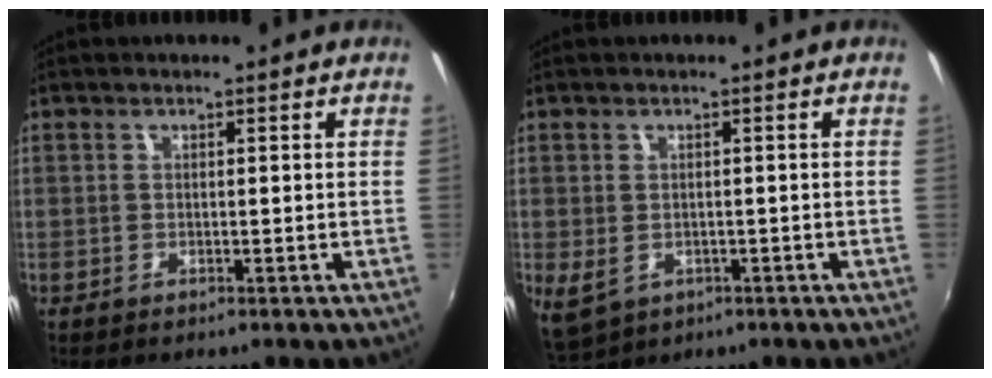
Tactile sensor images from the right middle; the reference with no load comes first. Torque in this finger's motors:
{"motor_torque": [0.86, 0.01, 1.05, 0.21]}